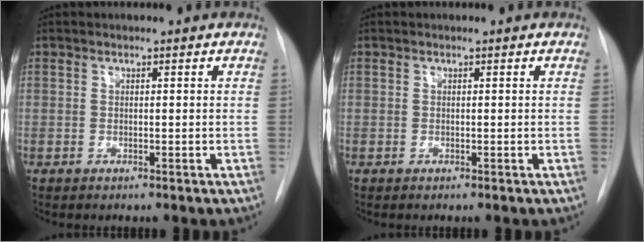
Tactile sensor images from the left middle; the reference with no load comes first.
{"total": 0.0}